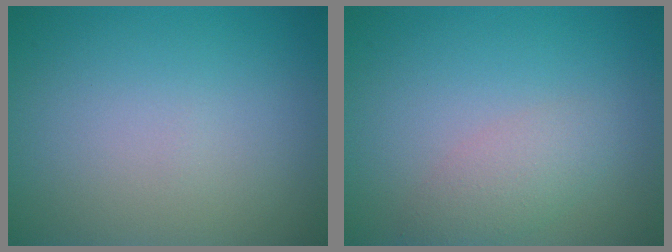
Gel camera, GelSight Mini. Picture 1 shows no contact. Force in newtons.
{"total": 2.3, "press": 2.3, "slide": 0.1}